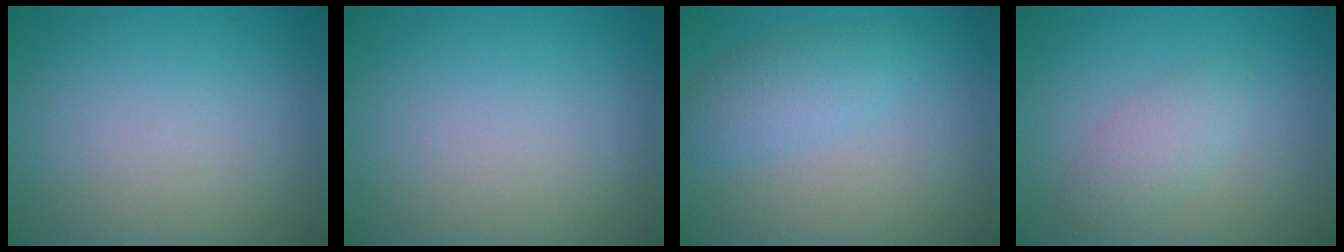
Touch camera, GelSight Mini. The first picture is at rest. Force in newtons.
{"total": 0.0}
{"total": 2.8, "press": 2.8, "slide": 0.1}
{"total": 2.2, "press": 2.2, "slide": 0.2}